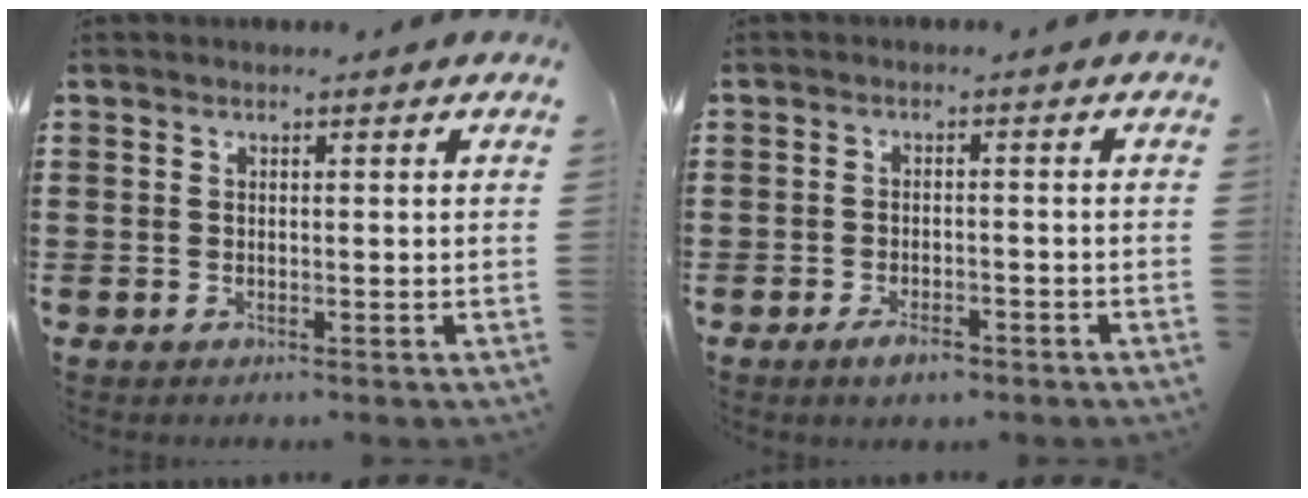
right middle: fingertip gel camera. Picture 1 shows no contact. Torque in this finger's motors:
{"motor_torque": [2.14, 0.00, 0.11, 0.09]}